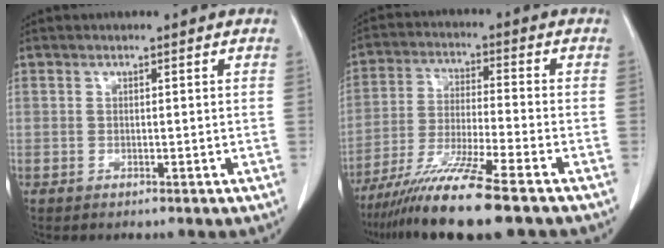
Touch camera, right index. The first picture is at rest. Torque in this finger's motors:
{"motor_torque": [1.31, -0.82, 0.40, 0.21]}